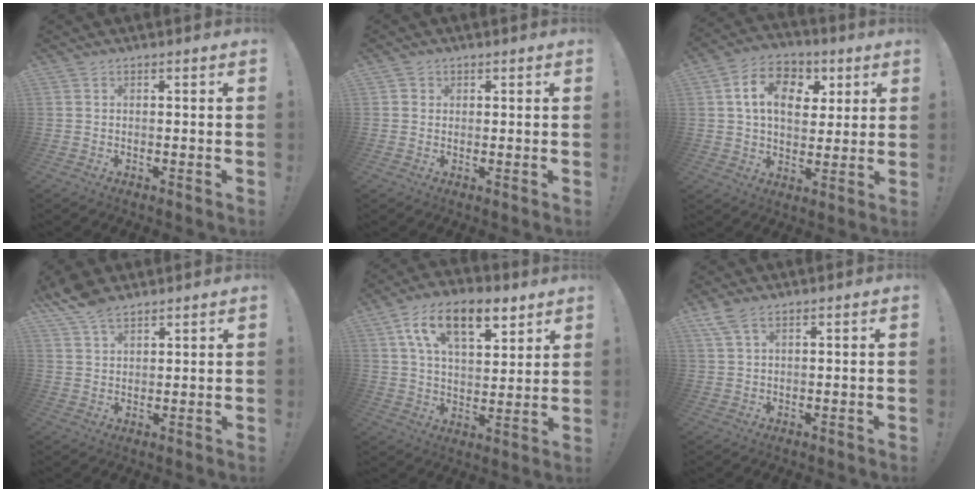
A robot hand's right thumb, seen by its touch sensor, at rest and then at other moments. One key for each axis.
{"total": 1.4, "fx": 0.6, "fy": 1.2, "fz": 0.3, "tx": 0.000, "ty": -0.002, "tz": 0.009}
{"total": 13.7, "fx": 4.4, "fy": 9.3, "fz": 9.1, "tx": -0.139, "ty": -0.010, "tz": 0.082}
{"total": 7.9, "fx": 6.3, "fy": 3.6, "fz": 3.1, "tx": -0.053, "ty": -0.036, "tz": 0.121}
{"total": 16.0, "fx": 8.6, "fy": 7.9, "fz": 11.0, "tx": -0.174, "ty": -0.030, "tz": 0.149}
{"total": 4.8, "fx": 3.2, "fy": 2.1, "fz": 2.8, "tx": -0.053, "ty": -0.009, "tz": 0.062}